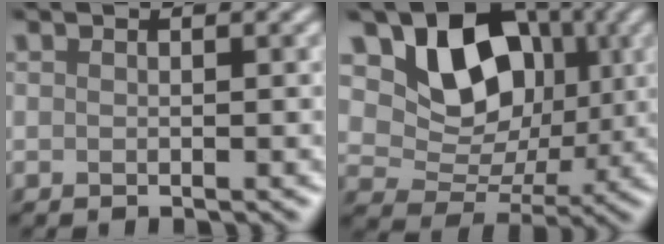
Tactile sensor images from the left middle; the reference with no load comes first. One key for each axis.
{"total": 8.5, "fx": 2.6, "fy": 6.5, "fz": 4.9, "tx": -0.072, "ty": -0.011, "tz": 0.035}